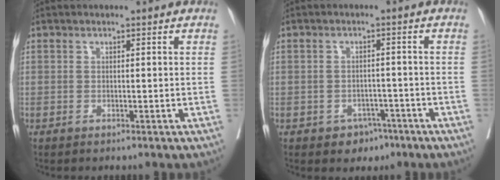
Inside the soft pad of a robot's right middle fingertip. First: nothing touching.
{"total": 3.7, "force": [-2.3, 2.7, 1.1], "torque": [-0.004, 0.010, -0.024]}